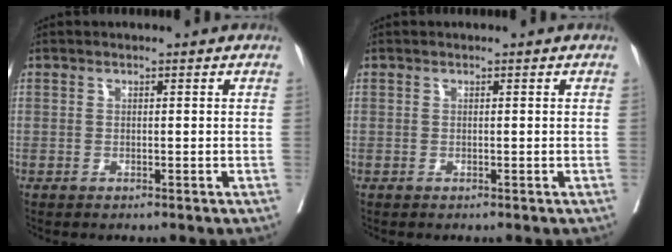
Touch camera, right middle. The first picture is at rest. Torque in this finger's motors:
{"motor_torque": [0.00, 0.01, 0.00, 0.00]}